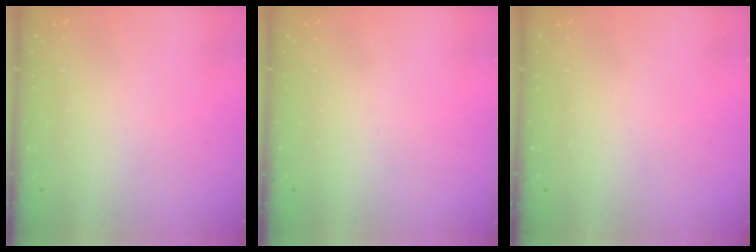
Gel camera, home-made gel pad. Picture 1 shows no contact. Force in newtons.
{"total": 0.0}
{"total": 0.0}